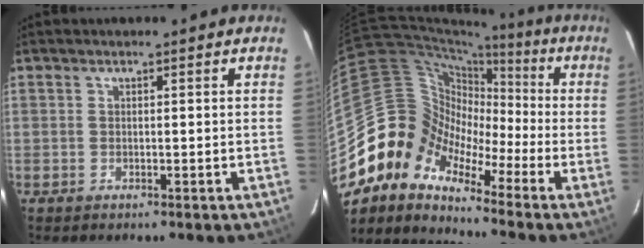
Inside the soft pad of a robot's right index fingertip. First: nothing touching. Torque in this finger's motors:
{"motor_torque": [0.71, -0.87, 0.30, -0.05]}